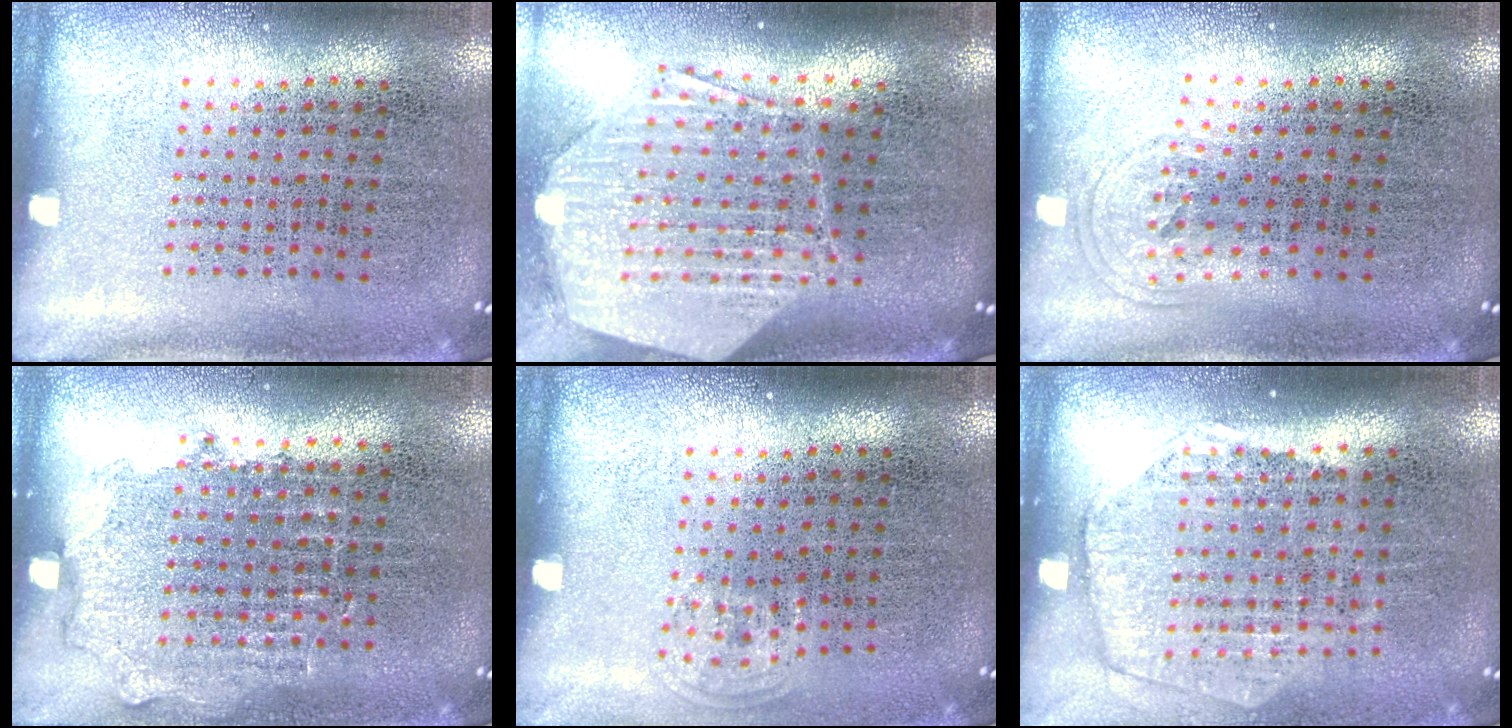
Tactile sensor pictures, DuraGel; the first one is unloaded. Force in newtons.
{"total": 2.9, "press": 2.3, "slide": 1.8}
{"total": 0.9, "press": 0.6, "slide": 0.7}
{"total": 0.8, "press": 0.8, "slide": 0.3}
{"total": 0.8, "press": 0.6, "slide": 0.5}
{"total": 1.8, "press": 1.7, "slide": 0.8}